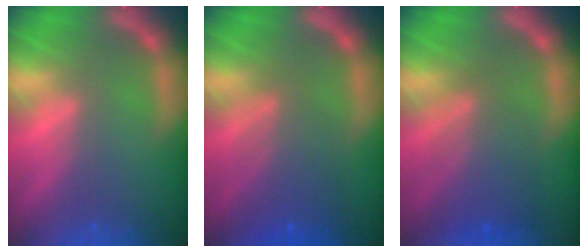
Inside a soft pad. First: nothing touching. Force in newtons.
{"total": 5.1}
{"total": 5.5}